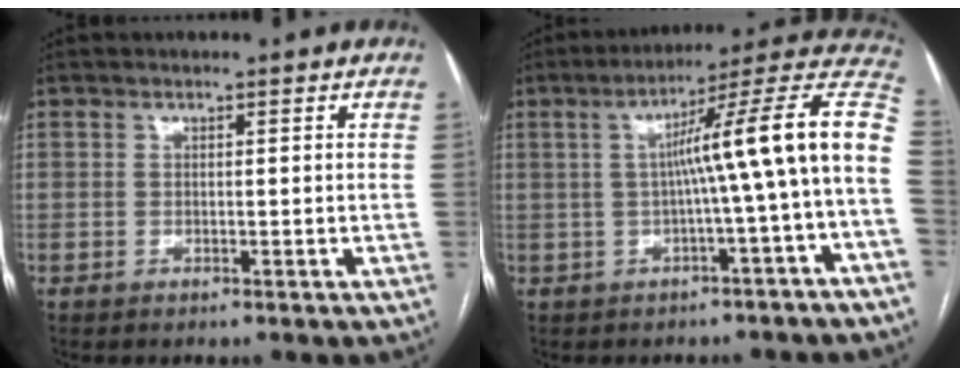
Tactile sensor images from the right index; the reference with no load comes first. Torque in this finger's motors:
{"motor_torque": [1.41, -0.50, 0.82, 0.20]}